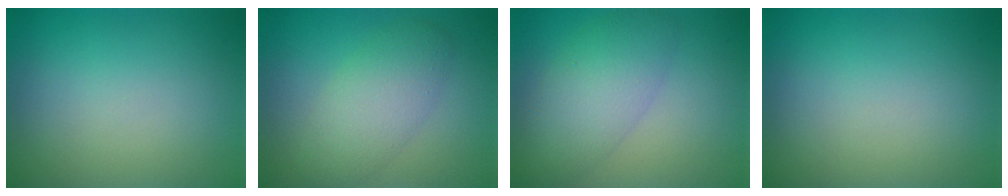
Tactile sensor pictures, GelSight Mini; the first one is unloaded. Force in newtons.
{"total": 4.6, "press": 4.5, "slide": 0.6}
{"total": 5.3, "press": 5.3, "slide": 0.2}
{"total": 0.0}